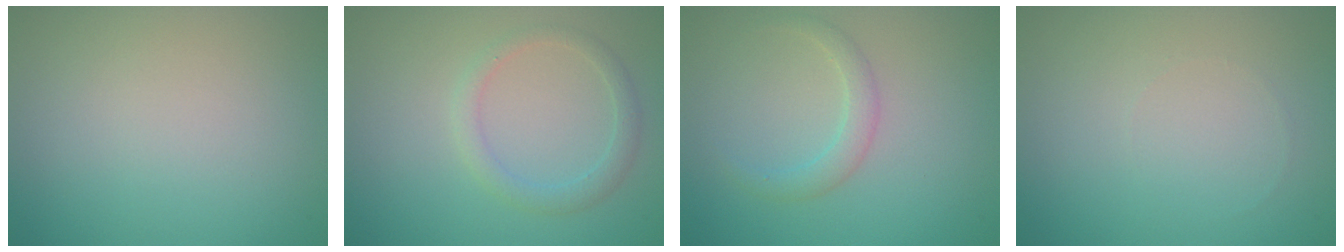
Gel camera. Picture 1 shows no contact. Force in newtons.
{"total": 1.9, "press": 1.9, "slide": 0.1}
{"total": 1.7, "press": 1.7, "slide": 0.2}
{"total": 0.0}